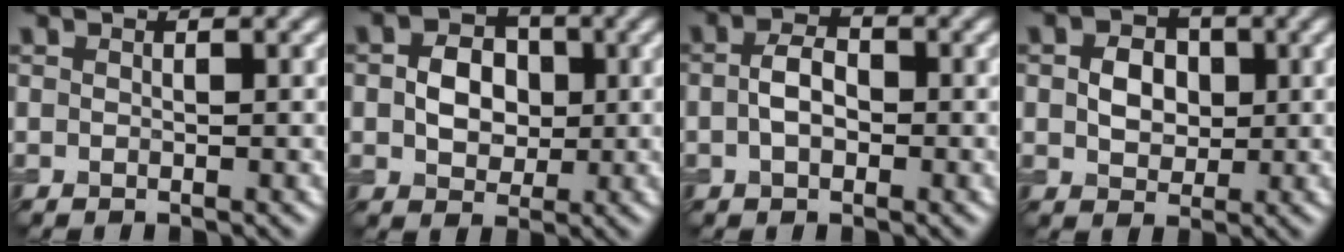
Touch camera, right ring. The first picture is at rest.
{"total": 4.1, "force": [0.2, 3.2, 2.5], "torque": [-0.049, 0.001, -0.002]}
{"total": 2.9, "force": [-0.2, 1.8, 2.2], "torque": [-0.046, 0.002, -0.009]}
{"total": 3.4, "force": [0.3, 2.7, 2.0], "torque": [-0.039, 0.001, 0.001]}